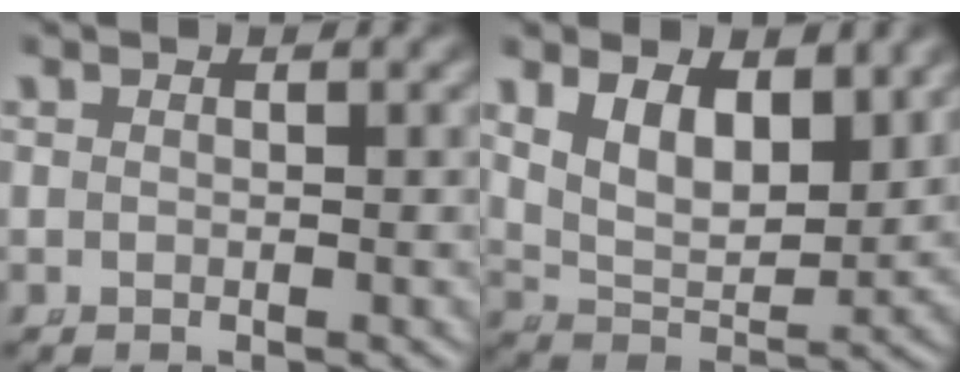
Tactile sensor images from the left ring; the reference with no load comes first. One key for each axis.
{"total": 7.9, "fx": 2.8, "fy": 5.5, "fz": 5.0, "tx": -0.086, "ty": -0.013, "tz": 0.046}